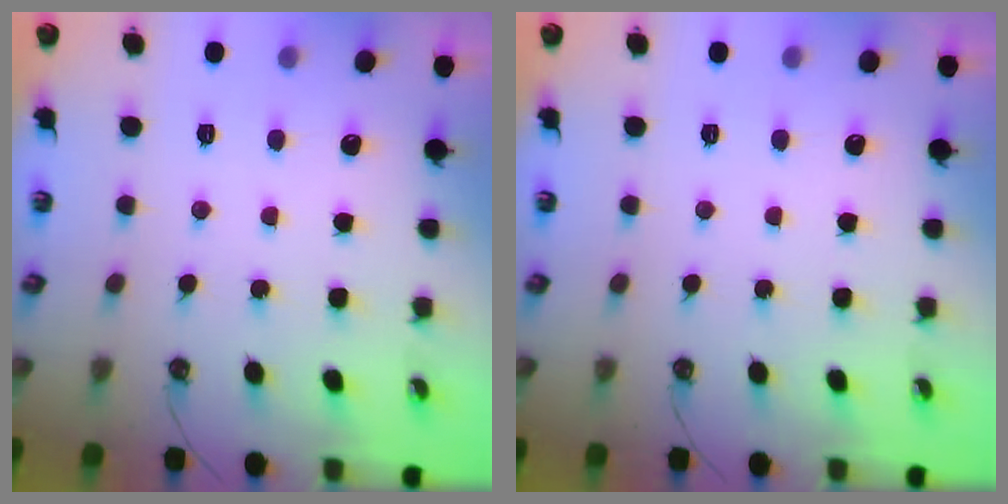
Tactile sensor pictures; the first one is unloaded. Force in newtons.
{"total": 0.0}